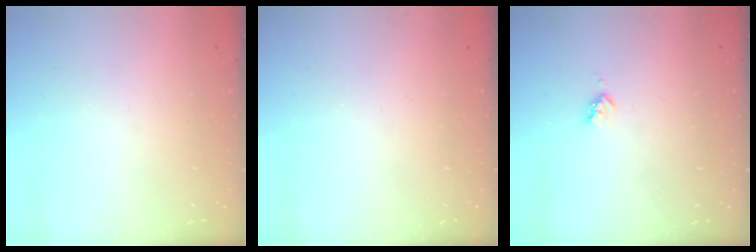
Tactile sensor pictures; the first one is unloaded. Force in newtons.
{"total": 0.0}
{"total": 2.9, "press": 2.9, "slide": 0.5}